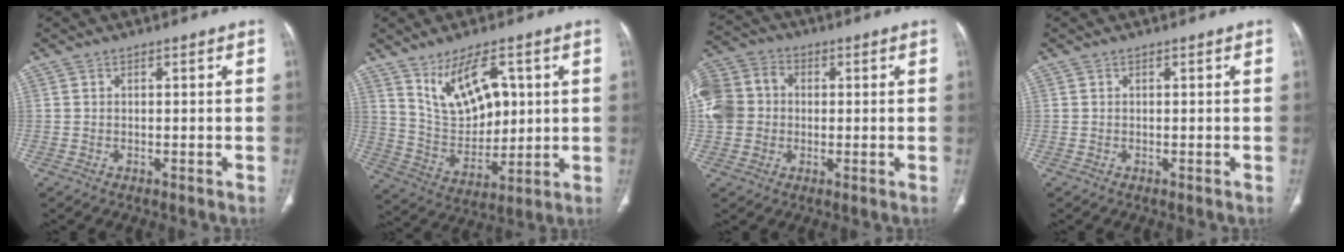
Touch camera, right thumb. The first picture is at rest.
{"total": 13.4, "force": [5.2, 7.1, 10.2], "torque": [-0.149, -0.027, 0.115]}
{"total": 13.6, "force": [0.8, 11.6, 6.9], "torque": [-0.158, 0.034, 0.012]}
{"total": 0.0}